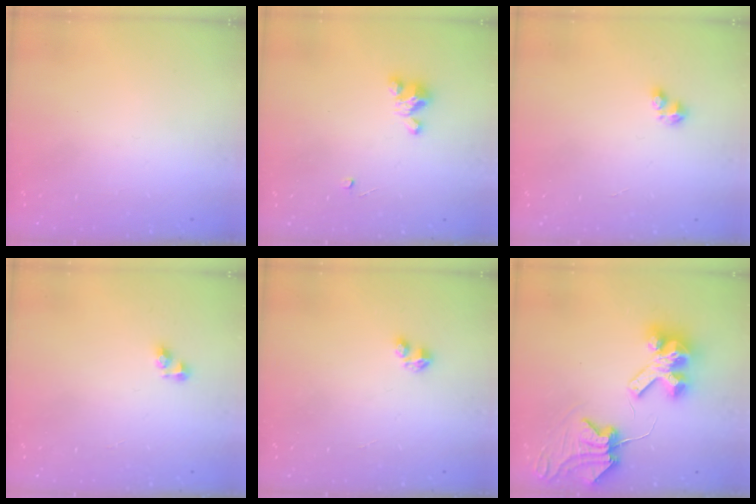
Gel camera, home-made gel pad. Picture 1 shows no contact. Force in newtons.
{"total": 3.5, "press": 3.5, "slide": 0.2}
{"total": 2.5, "press": 2.5, "slide": 0.4}
{"total": 3.6, "press": 3.6, "slide": 0.6}
{"total": 2.7, "press": 2.7, "slide": 0.4}
{"total": 10.2, "press": 10.1, "slide": 1.4}